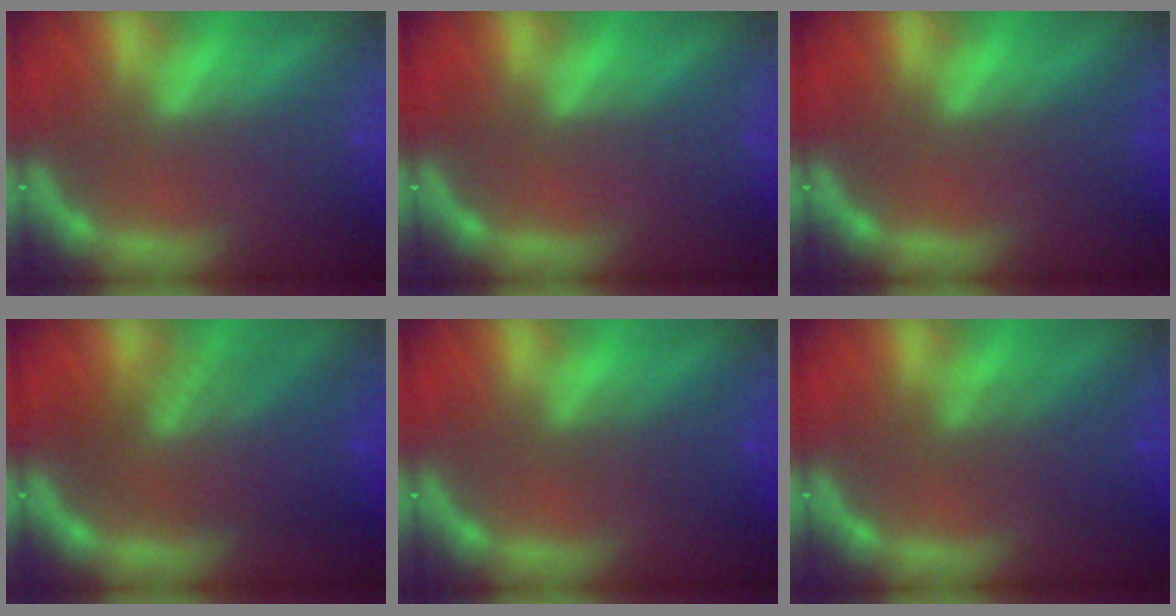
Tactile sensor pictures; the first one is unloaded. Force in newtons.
{"total": 0.0}
{"total": 1.5}
{"total": 8.5}
{"total": 2.5}
{"total": 3.6}